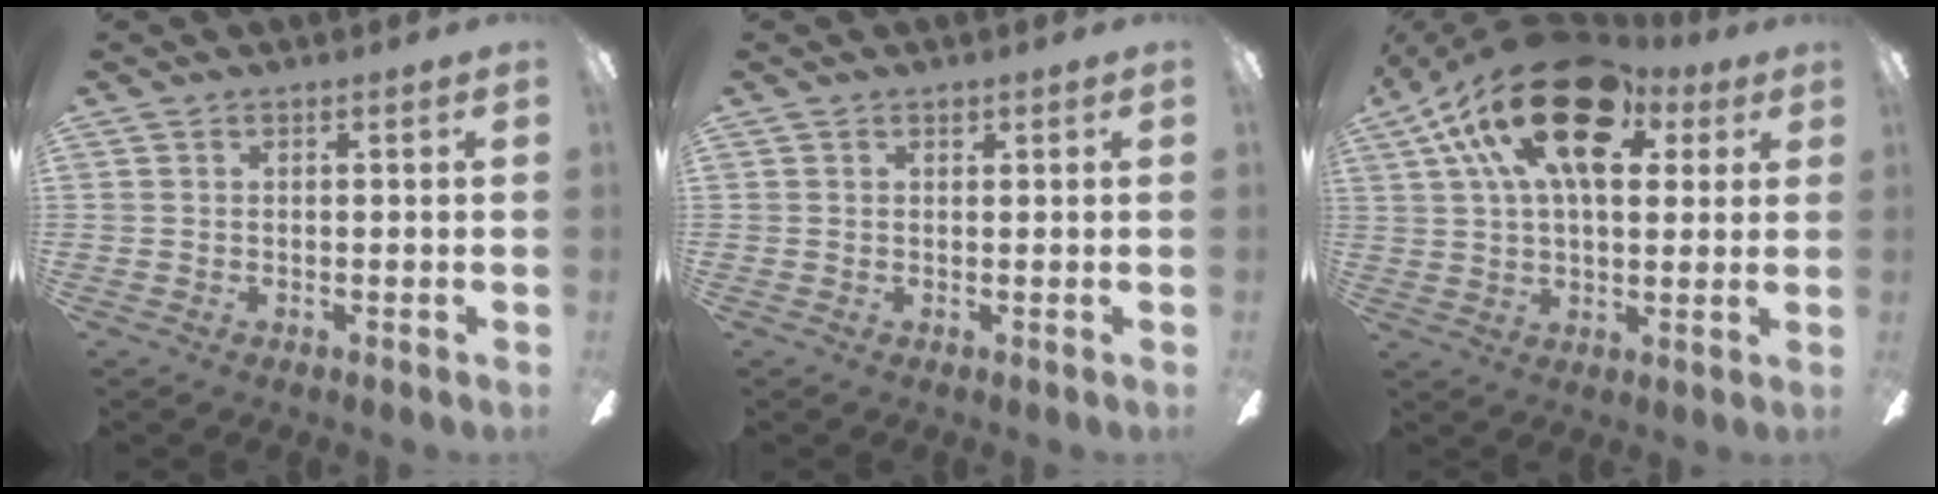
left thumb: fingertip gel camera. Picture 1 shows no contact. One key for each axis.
{"total": 0.7, "fx": 0.6, "fy": 0.4, "fz": 0.2, "tx": -0.004, "ty": 0.001, "tz": 0.011}
{"total": 22.8, "fx": 10.9, "fy": 11.5, "fz": 16.4, "tx": -0.283, "ty": -0.034, "tz": 0.183}